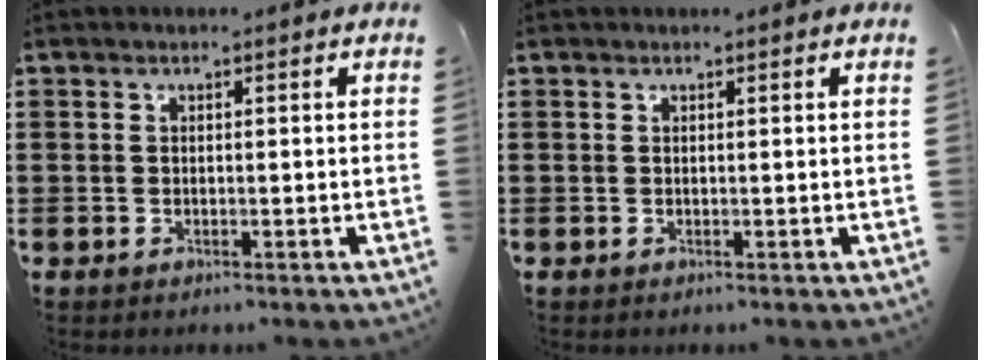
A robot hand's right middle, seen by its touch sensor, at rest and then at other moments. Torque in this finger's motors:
{"motor_torque": [0.06, -0.04, 0.00, 0.00]}